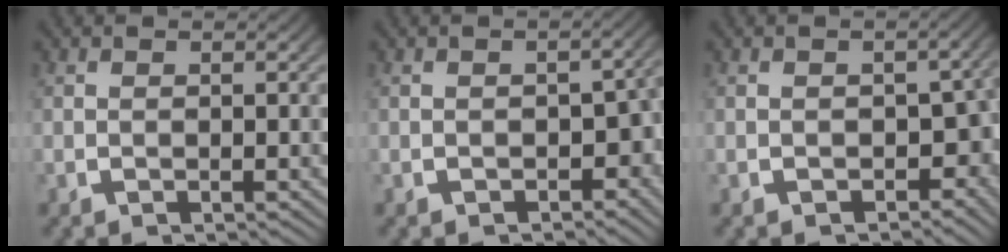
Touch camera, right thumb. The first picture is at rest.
{"total": 2.6, "force": [-1.4, 1.6, 1.5], "torque": [-0.020, -0.015, -0.012]}
{"total": 3.3, "force": [-1.4, 2.3, 1.9], "torque": [-0.023, -0.019, -0.010]}